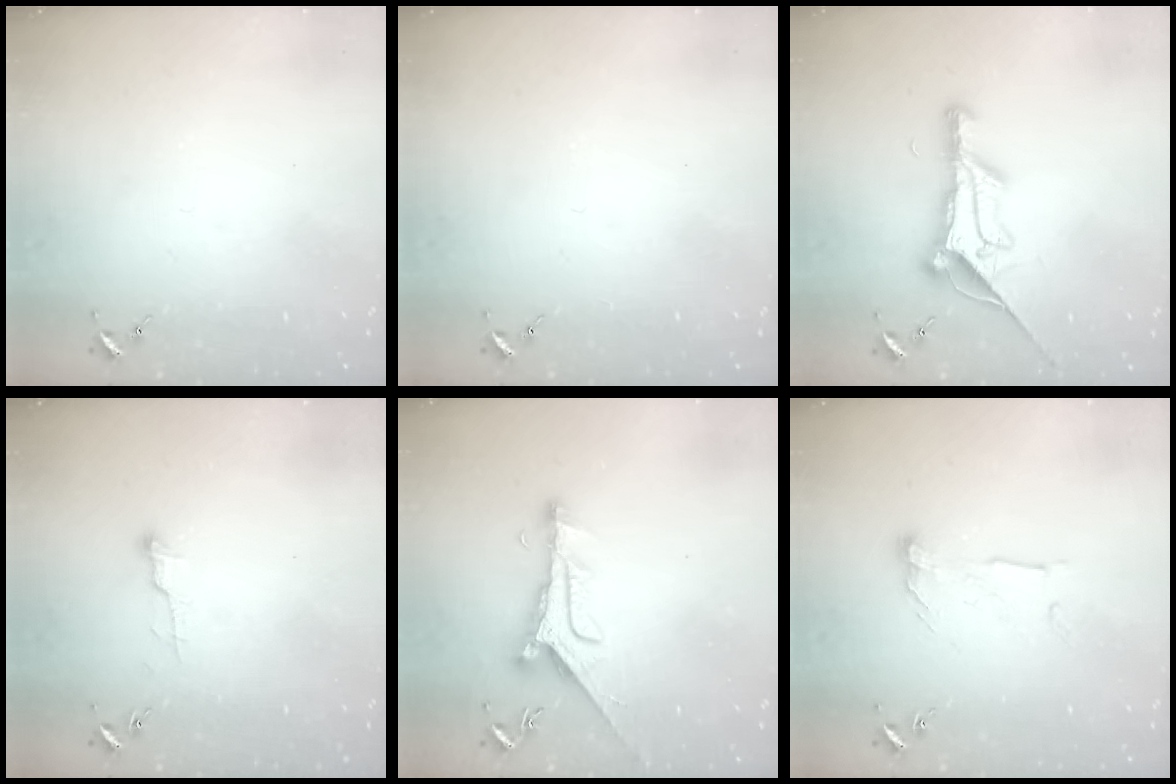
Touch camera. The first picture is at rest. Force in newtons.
{"total": 0.0}
{"total": 18.0, "press": 18.0, "slide": 0.5}
{"total": 6.8, "press": 6.8, "slide": 0.7}
{"total": 9.5, "press": 9.5, "slide": 0.3}
{"total": 7.0, "press": 7.0, "slide": 0.3}